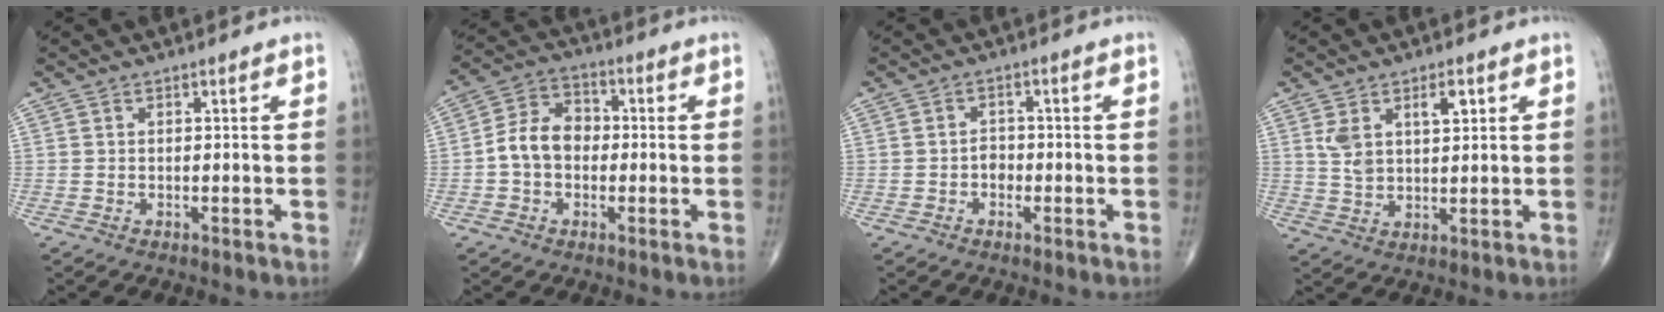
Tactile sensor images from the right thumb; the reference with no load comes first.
{"total": 8.4, "force": [-0.9, 6.4, 5.4], "torque": [-0.085, 0.031, -0.029]}
{"total": 2.1, "force": [-0.7, 1.7, 1.1], "torque": [-0.005, 0.007, -0.016]}
{"total": 7.1, "force": [2.9, 3.7, 5.3], "torque": [-0.083, -0.011, 0.059]}